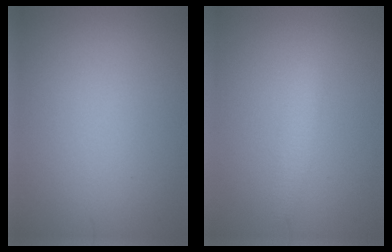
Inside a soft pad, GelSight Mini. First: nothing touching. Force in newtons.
{"total": 1.6, "press": 1.6, "slide": 0.1}